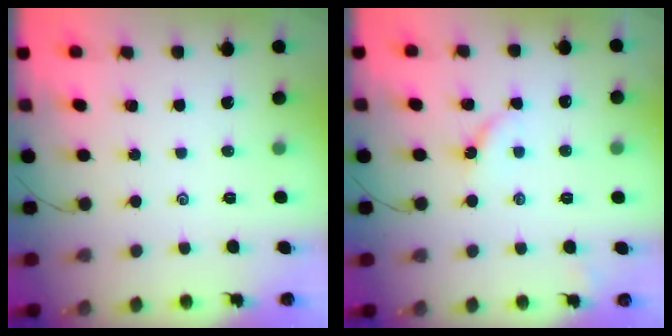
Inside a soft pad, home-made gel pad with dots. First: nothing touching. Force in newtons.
{"total": 3.3, "press": 3.3, "slide": 0.5}